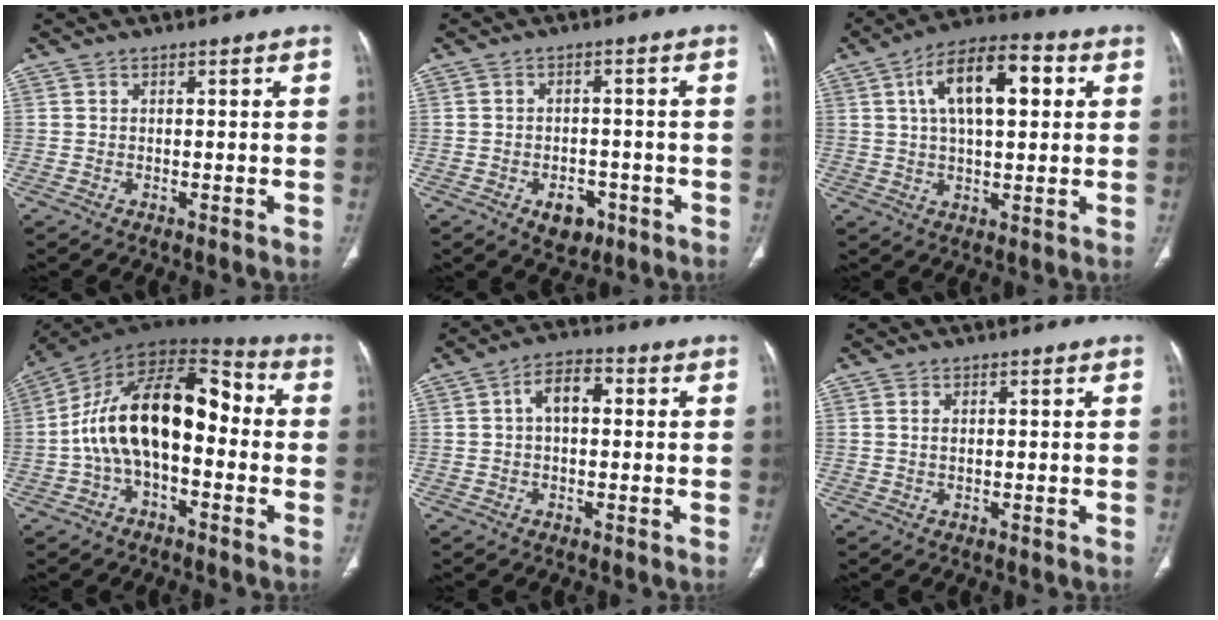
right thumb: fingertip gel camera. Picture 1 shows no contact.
{"total": 5.3, "force": [-2.5, 3.7, 2.9], "torque": [-0.023, 0.014, -0.030]}
{"total": 14.3, "force": [4.0, 6.7, 12.1], "torque": [-0.190, 0.015, 0.060]}
{"total": 19.1, "force": [-1.2, 10.4, 15.9], "torque": [-0.255, 0.057, -0.032]}
{"total": 6.2, "force": [0.9, 3.5, 5.0], "torque": [-0.080, 0.023, 0.007]}
{"total": 1.1, "force": [0.4, 0.5, 0.9], "torque": [-0.023, 0.001, 0.010]}